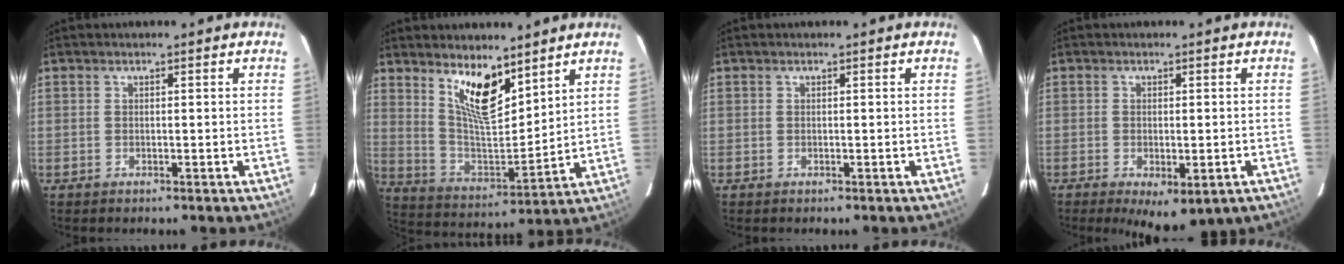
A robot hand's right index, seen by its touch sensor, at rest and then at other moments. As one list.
[{"total": 11.8, "force": [7.9, 3.8, 7.9], "torque": [-0.145, -0.009, 0.156]}, {"total": 0.0}, {"total": 8.8, "force": [-4.9, 3.5, 6.4], "torque": [-0.110, -0.029, -0.061]}]